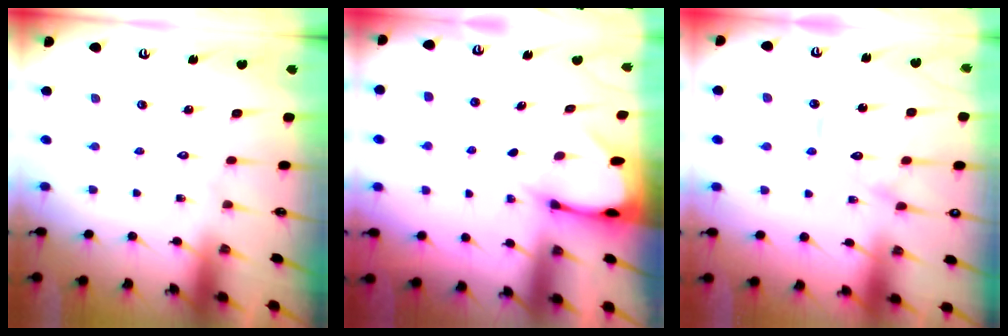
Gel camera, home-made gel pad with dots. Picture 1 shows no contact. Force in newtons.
{"total": 2.0, "press": 2.0, "slide": 0.1}
{"total": 11.7, "press": 11.6, "slide": 1.0}